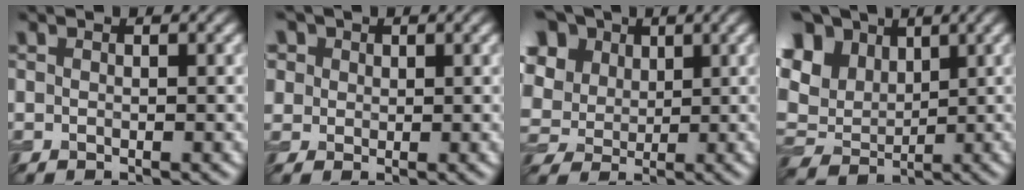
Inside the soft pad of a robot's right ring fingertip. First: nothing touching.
{"total": 5.8, "force": [3.0, 4.3, 2.3], "torque": [-0.065, 0.015, 0.038]}
{"total": 11.8, "force": [4.5, 9.3, 5.7], "torque": [-0.143, 0.028, 0.072]}
{"total": 16.0, "force": [4.3, 12.4, 9.2], "torque": [-0.201, 0.030, 0.061]}